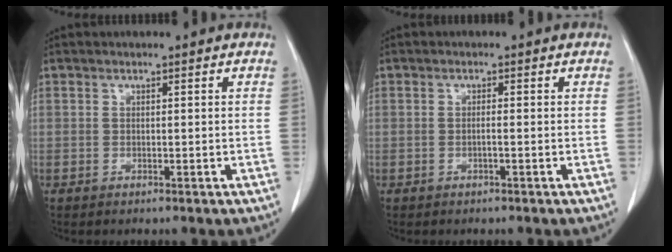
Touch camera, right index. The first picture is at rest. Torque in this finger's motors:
{"motor_torque": [-0.03, 0.02, -0.03, -0.01]}